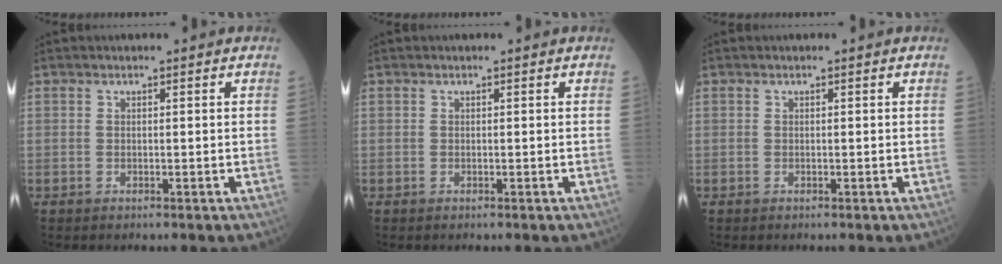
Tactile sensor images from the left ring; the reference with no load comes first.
{"total": 0.0}
{"total": 0.0}